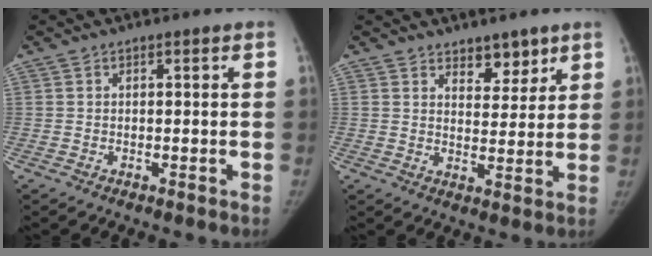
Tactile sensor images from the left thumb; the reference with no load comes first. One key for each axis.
{"total": 5.4, "fx": 3.9, "fy": 2.9, "fz": 2.4, "tx": -0.001, "ty": -0.029, "tz": 0.061}